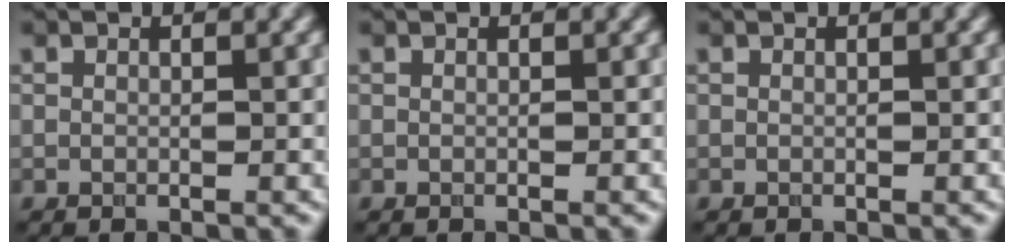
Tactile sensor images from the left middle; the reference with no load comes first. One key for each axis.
{"total": 0.0}
{"total": 0.0}